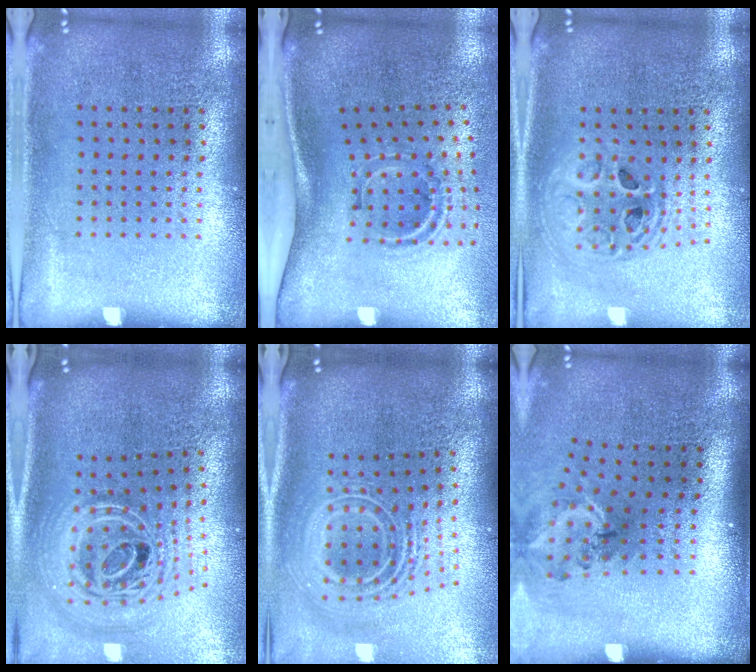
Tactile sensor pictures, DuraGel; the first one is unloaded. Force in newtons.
{"total": 2.1, "press": 1.2, "slide": 1.8}
{"total": 1.8, "press": 1.5, "slide": 1.0}
{"total": 3.0, "press": 2.1, "slide": 2.1}
{"total": 2.8, "press": 1.9, "slide": 2.2}
{"total": 1.7, "press": 1.2, "slide": 1.2}